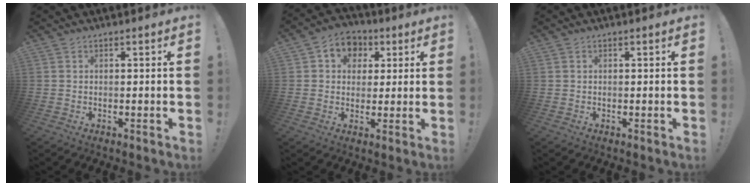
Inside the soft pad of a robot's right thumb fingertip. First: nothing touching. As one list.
[{"total": 8.0, "force": [2.0, 7.2, 3.0], "torque": [-0.034, -0.002, 0.041]}, {"total": 0.0}]